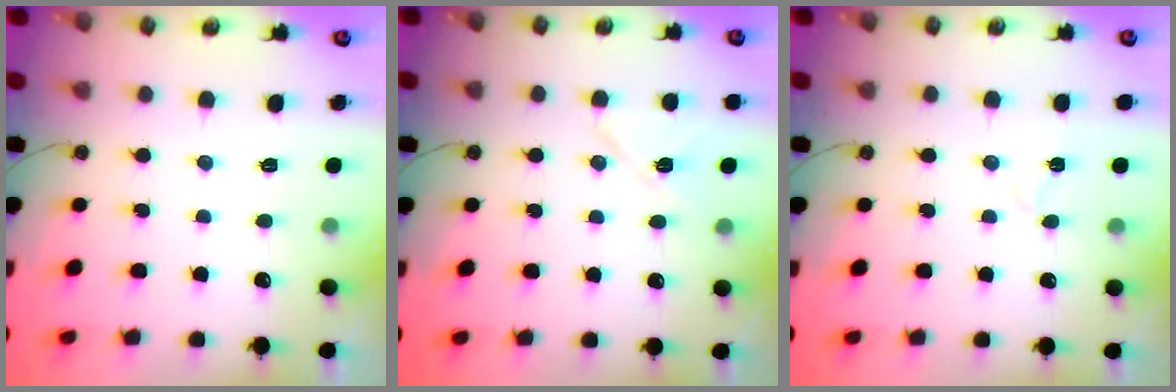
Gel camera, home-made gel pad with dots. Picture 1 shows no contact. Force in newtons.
{"total": 7.6, "press": 7.5, "slide": 0.7}
{"total": 4.7, "press": 4.2, "slide": 2.1}